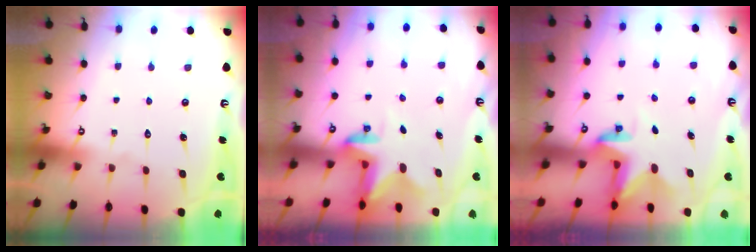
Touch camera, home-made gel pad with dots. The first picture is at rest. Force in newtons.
{"total": 2.3, "press": 2.3, "slide": 0.4}
{"total": 3.0, "press": 3.0, "slide": 0.3}